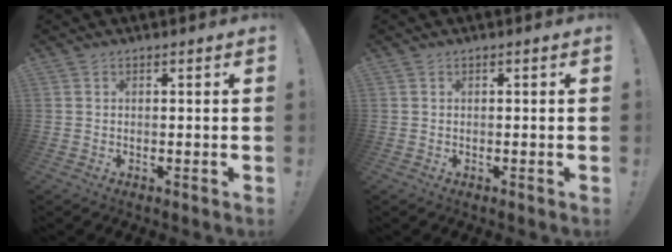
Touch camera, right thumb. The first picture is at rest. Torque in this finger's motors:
{"motor_torque": [-0.05, -0.04, 0.10, -0.03, 0.04]}